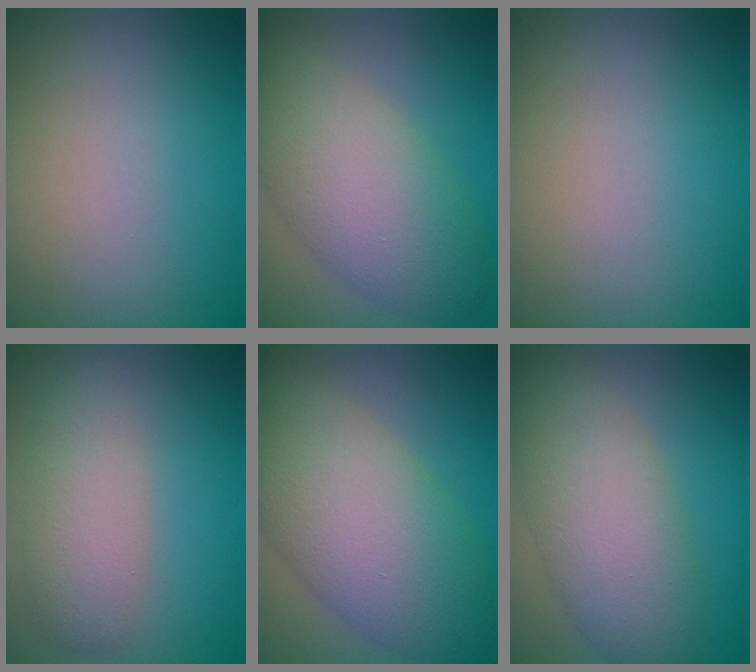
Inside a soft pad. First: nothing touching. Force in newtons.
{"total": 7.9, "press": 7.9, "slide": 0.5}
{"total": 0.0}
{"total": 4.2, "press": 4.2, "slide": 0.1}
{"total": 10.3, "press": 10.2, "slide": 0.8}
{"total": 7.0, "press": 7.0, "slide": 0.3}